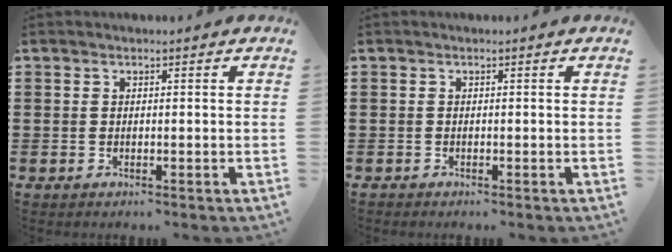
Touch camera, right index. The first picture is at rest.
{"total": 0.0}